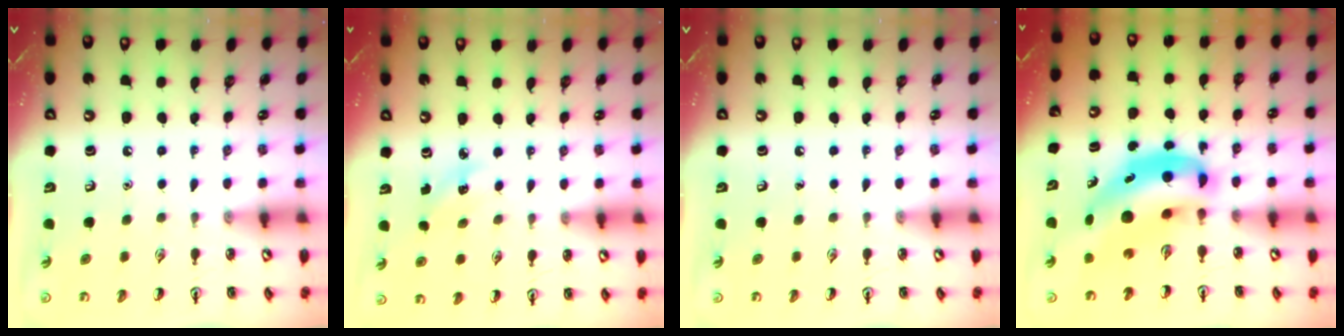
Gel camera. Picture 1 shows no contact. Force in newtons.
{"total": 2.7, "press": 2.5, "slide": 1.0}
{"total": 0.0}
{"total": 10.3, "press": 9.9, "slide": 2.9}